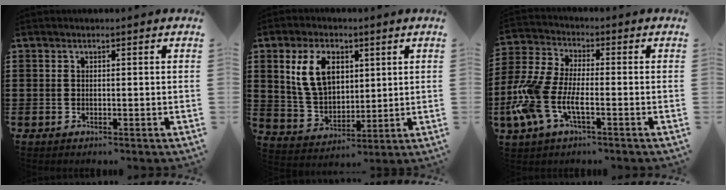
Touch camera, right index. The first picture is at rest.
{"total": 9.3, "force": [3.1, 5.8, 6.4], "torque": [-0.151, 0.010, 0.053]}
{"total": 8.7, "force": [-3.2, 3.5, 7.3], "torque": [-0.202, -0.020, -0.069]}